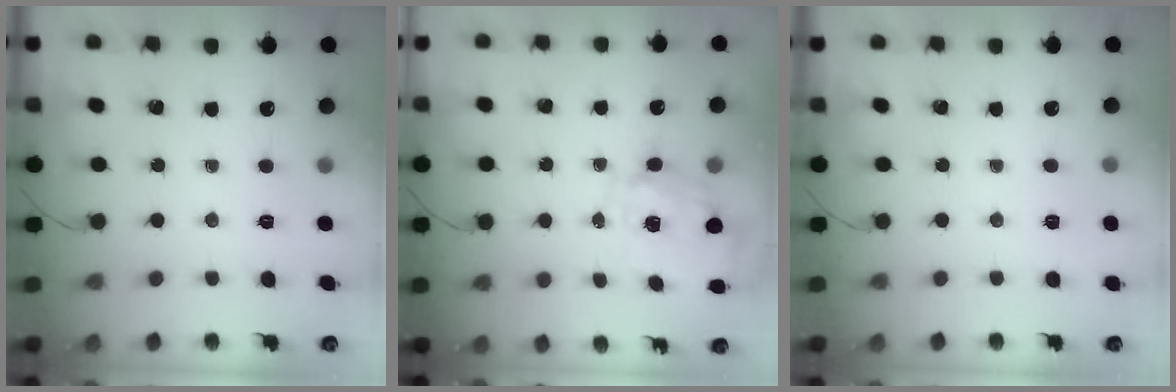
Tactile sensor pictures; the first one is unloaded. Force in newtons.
{"total": 2.9, "press": 2.7, "slide": 0.9}
{"total": 1.3, "press": 0.2, "slide": 1.3}